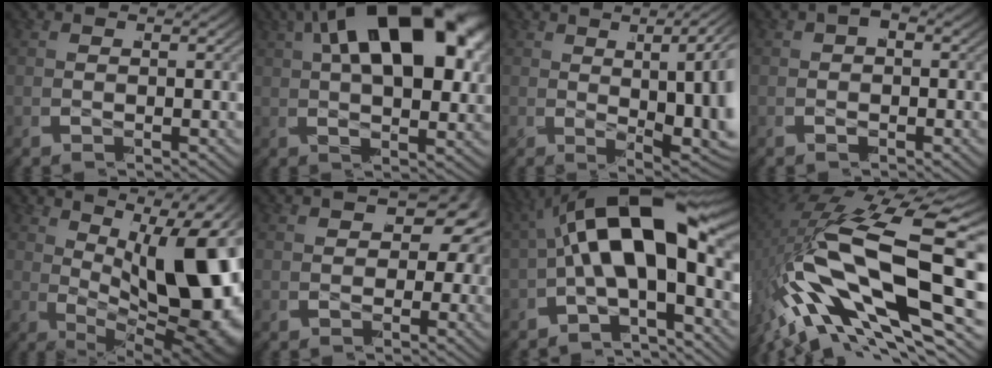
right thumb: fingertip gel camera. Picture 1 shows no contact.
{"total": 16.3, "force": [2.6, 7.6, 14.2], "torque": [-0.235, 0.013, 0.034]}
{"total": 10.5, "force": [-1.5, 4.6, 9.3], "torque": [-0.144, -0.009, -0.006]}
{"total": 1.9, "force": [-0.4, 1.4, 1.2], "torque": [-0.025, -0.003, -0.007]}
{"total": 19.2, "force": [-2.5, 10.2, 16.1], "torque": [-0.256, -0.047, -0.005]}
{"total": 7.0, "force": [0.8, 4.2, 5.6], "torque": [-0.068, -0.008, 0.015]}
{"total": 15.5, "force": [-1.4, 8.6, 12.8], "torque": [-0.255, 0.003, -0.024]}
{"total": 15.6, "force": [-2.1, 6.5, 14.0], "torque": [-0.321, -0.012, -0.015]}